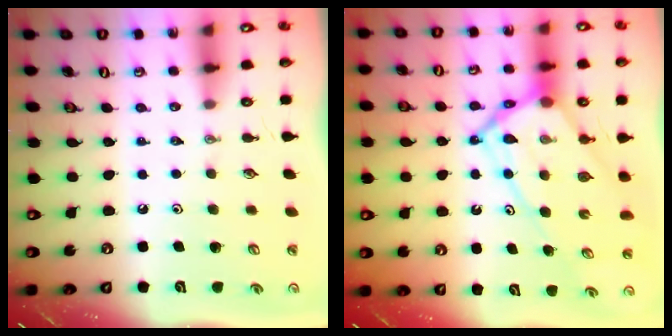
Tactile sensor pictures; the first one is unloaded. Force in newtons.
{"total": 16.2, "press": 16.1, "slide": 1.7}